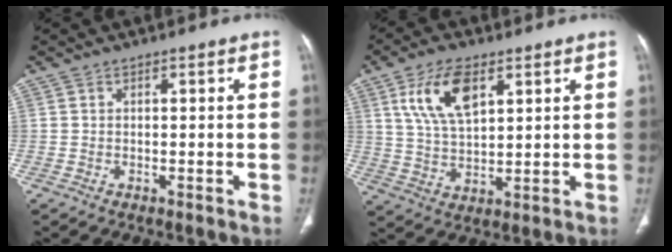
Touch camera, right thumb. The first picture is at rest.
{"total": 10.9, "force": [4.8, 5.2, 8.2], "torque": [-0.150, -0.014, 0.097]}